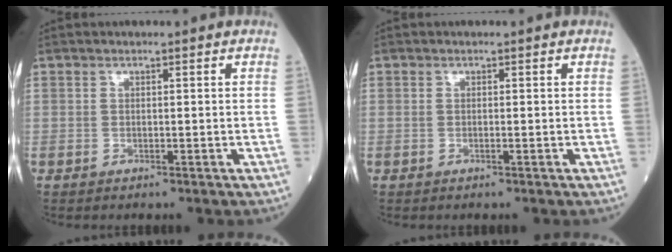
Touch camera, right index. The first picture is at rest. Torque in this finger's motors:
{"motor_torque": [0.16, -0.09, 0.06, 0.01]}